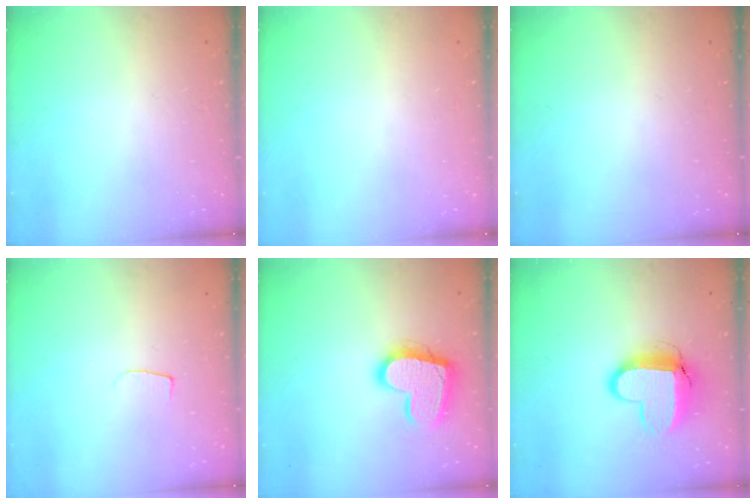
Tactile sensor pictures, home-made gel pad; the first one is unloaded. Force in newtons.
{"total": 0.0}
{"total": 0.0}
{"total": 4.3, "press": 4.3, "slide": 0.4}
{"total": 15.9, "press": 15.9, "slide": 0.9}
{"total": 12.8, "press": 12.8, "slide": 1.0}